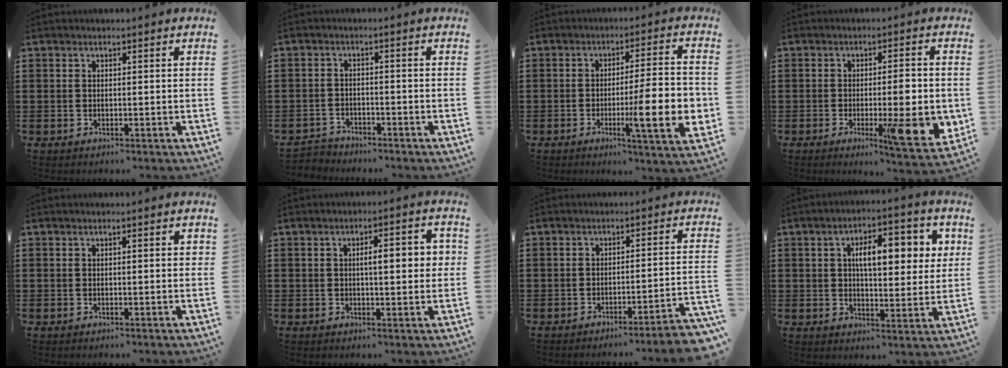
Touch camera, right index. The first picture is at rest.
{"total": 2.4, "force": [-2.3, 0.5, -0.2], "torque": [-0.004, 0.001, -0.052]}
{"total": 11.9, "force": [-2.7, 1.9, 11.4], "torque": [-0.177, -0.010, -0.046]}
{"total": 9.2, "force": [-1.6, 1.8, 8.9], "torque": [-0.128, -0.008, -0.023]}
{"total": 1.0, "force": [0.2, 0.1, 1.0], "torque": [-0.018, 0.001, 0.002]}
{"total": 4.9, "force": [0.7, 1.4, 4.6], "torque": [-0.071, 0.000, 0.005]}
{"total": 3.6, "force": [-2.9, -0.6, 2.0], "torque": [-0.035, -0.015, -0.060]}
{"total": 8.8, "force": [2.6, 3.6, 7.6], "torque": [-0.121, 0.000, 0.034]}